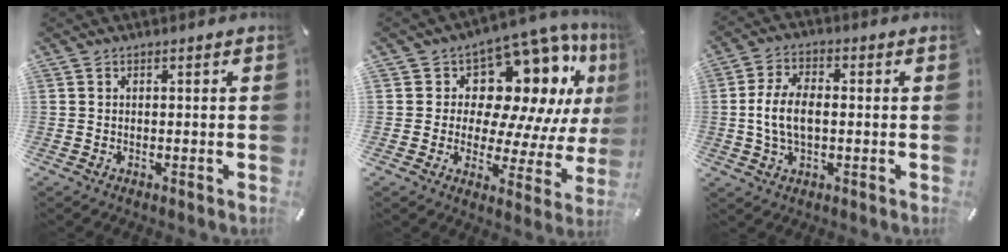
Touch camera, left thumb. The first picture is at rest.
{"total": 15.0, "force": [7.0, 10.1, 8.7], "torque": [-0.117, -0.070, 0.120]}
{"total": 8.4, "force": [-0.4, 5.0, 6.8], "torque": [-0.148, 0.007, -0.010]}